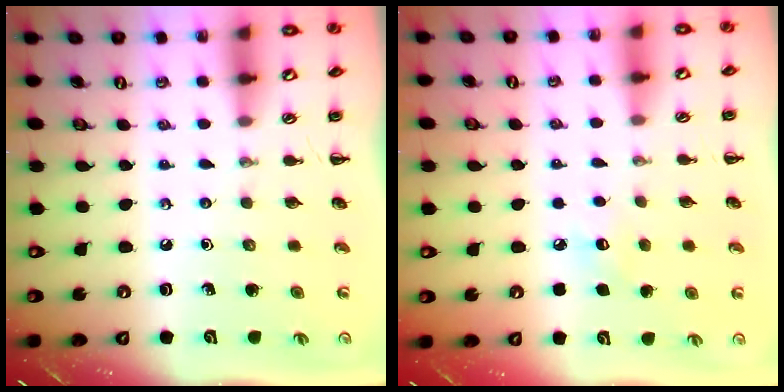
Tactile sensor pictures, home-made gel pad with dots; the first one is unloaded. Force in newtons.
{"total": 6.0, "press": 5.8, "slide": 1.4}